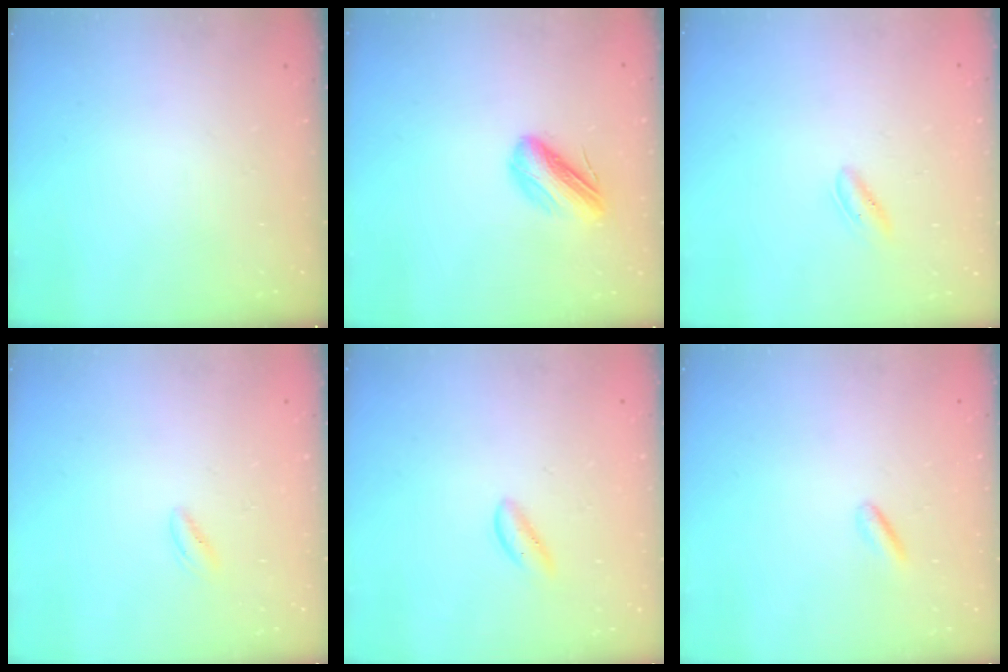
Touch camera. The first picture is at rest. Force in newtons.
{"total": 8.0, "press": 7.9, "slide": 1.1}
{"total": 1.9, "press": 1.8, "slide": 0.6}
{"total": 1.0, "press": 0.9, "slide": 0.5}
{"total": 1.1, "press": 1.0, "slide": 0.3}
{"total": 2.5, "press": 2.4, "slide": 0.7}